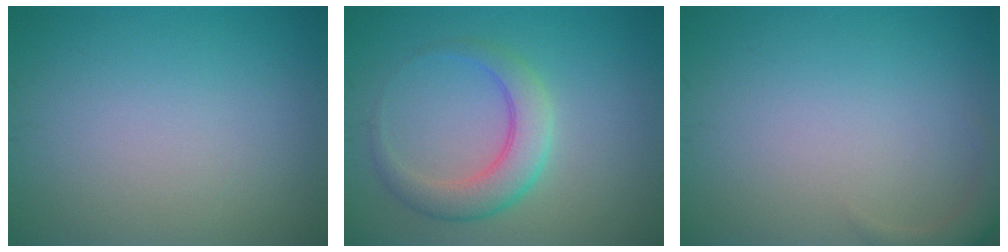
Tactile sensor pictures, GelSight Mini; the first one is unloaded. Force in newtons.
{"total": 4.0, "press": 4.0, "slide": 0.1}
{"total": 1.7, "press": 1.7, "slide": 0.2}